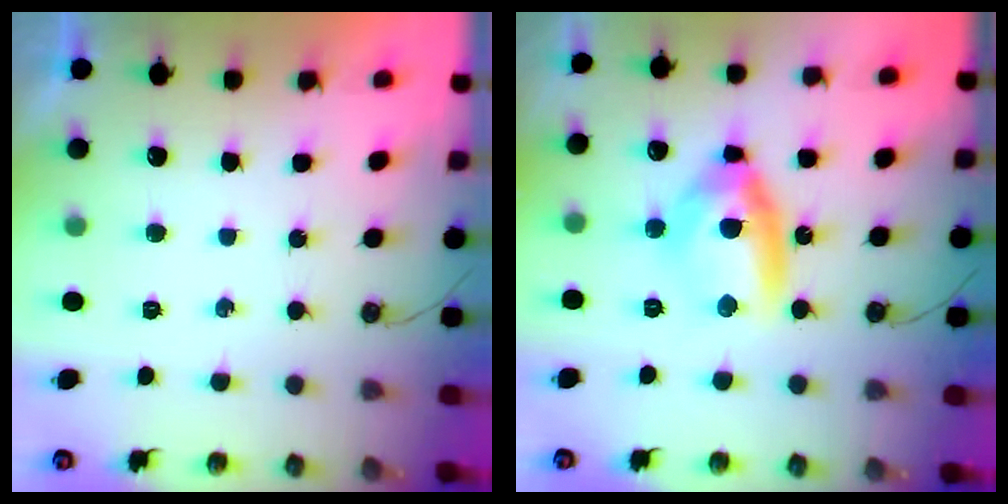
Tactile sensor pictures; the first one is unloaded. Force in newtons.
{"total": 12.1, "press": 12.1, "slide": 1.2}